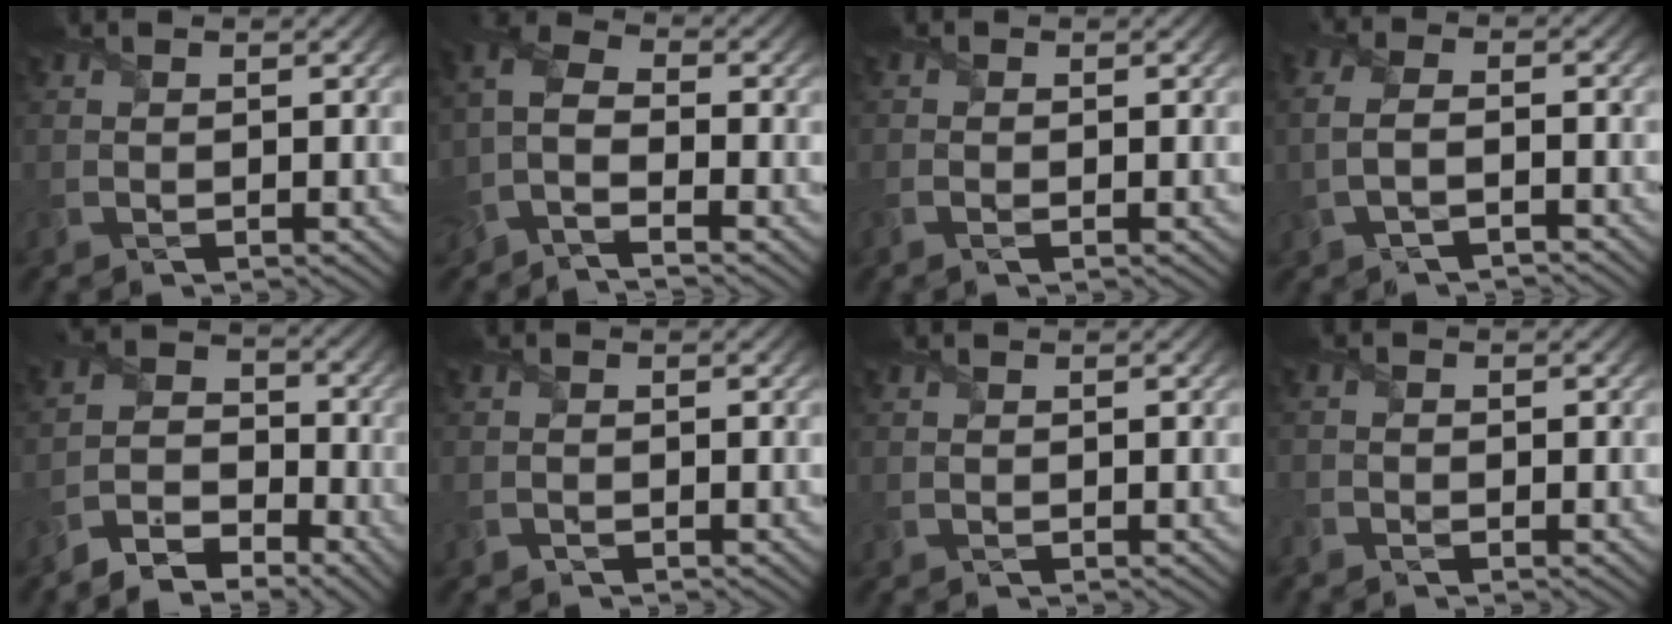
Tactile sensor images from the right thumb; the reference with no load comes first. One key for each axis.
{"total": 5.8, "fx": -2.7, "fy": 2.6, "fz": 4.4, "tx": -0.109, "ty": 0.001, "tz": -0.073}
{"total": 1.1, "fx": -0.4, "fy": 0.5, "fz": 0.9, "tx": -0.020, "ty": -0.002, "tz": -0.007}
{"total": 3.2, "fx": -1.3, "fy": 1.6, "fz": 2.4, "tx": -0.072, "ty": 0.000, "tz": -0.027}
{"total": 6.6, "fx": -4.9, "fy": 3.4, "fz": 2.7, "tx": -0.054, "ty": -0.002, "tz": -0.108}
{"total": 0.5, "fx": -0.5, "fy": 0.1, "fz": 0.0, "tx": 0.001, "ty": -0.002, "tz": -0.011}
{"total": 0.0}
{"total": 1.7, "fx": -1.3, "fy": 1.0, "fz": 0.6, "tx": -0.017, "ty": -0.003, "tz": -0.023}